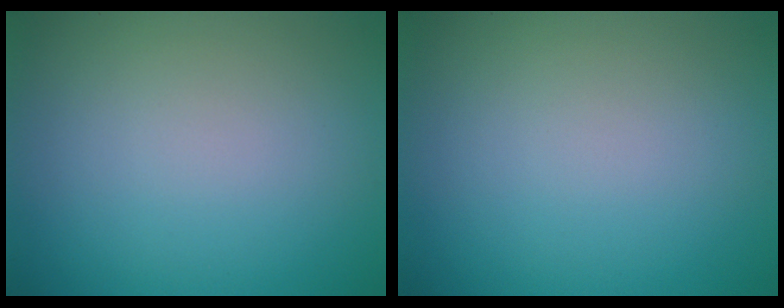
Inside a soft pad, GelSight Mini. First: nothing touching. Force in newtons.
{"total": 0.0}